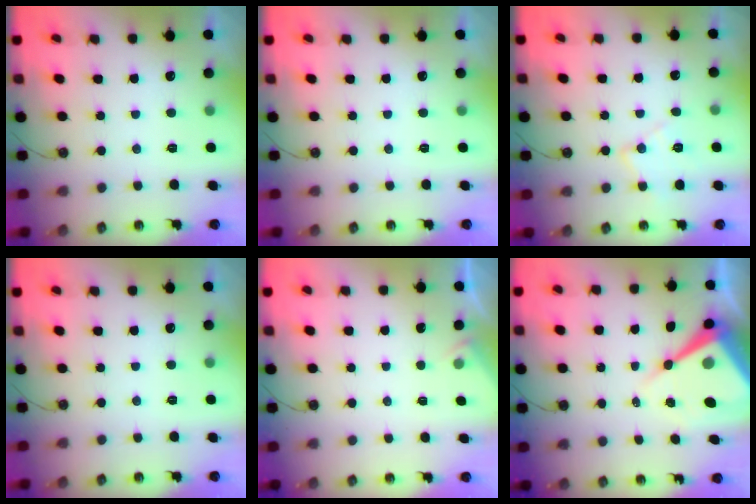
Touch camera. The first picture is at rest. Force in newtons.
{"total": 0.0}
{"total": 10.1, "press": 10.1, "slide": 0.7}
{"total": 0.0}
{"total": 2.2, "press": 2.1, "slide": 0.4}
{"total": 12.1, "press": 12.1, "slide": 1.1}